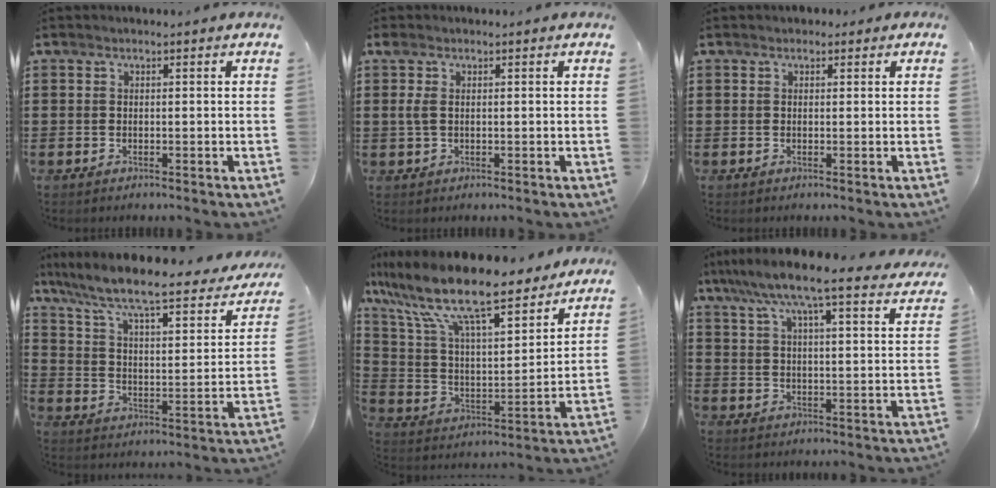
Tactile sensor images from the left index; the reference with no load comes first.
{"total": 1.9, "force": [0.3, 0.9, 1.7], "torque": [-0.043, 0.002, 0.002]}
{"total": 0.9, "force": [0.4, 0.8, 0.2], "torque": [0.001, 0.003, 0.006]}
{"total": 7.8, "force": [6.3, 0.8, 4.5], "torque": [-0.114, -0.049, 0.099]}
{"total": 13.0, "force": [10.5, 1.9, 7.4], "torque": [-0.189, -0.068, 0.178]}
{"total": 8.4, "force": [7.2, 0.2, 4.4], "torque": [-0.114, -0.035, 0.120]}